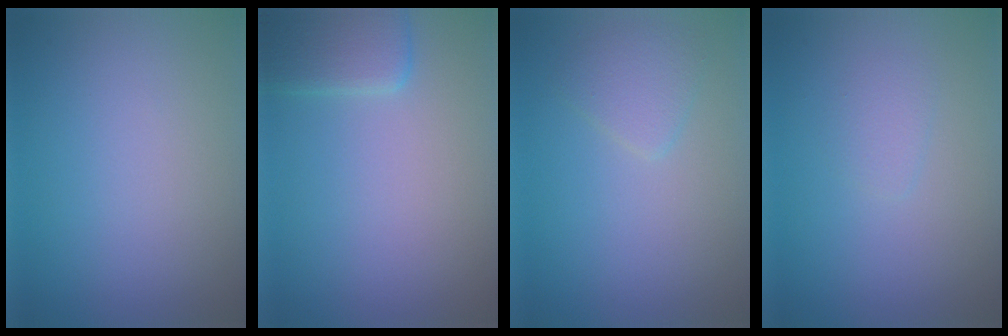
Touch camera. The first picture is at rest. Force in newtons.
{"total": 3.1, "press": 3.1, "slide": 0.2}
{"total": 1.8, "press": 1.8, "slide": 0.1}
{"total": 1.0, "press": 1.0, "slide": 0.1}